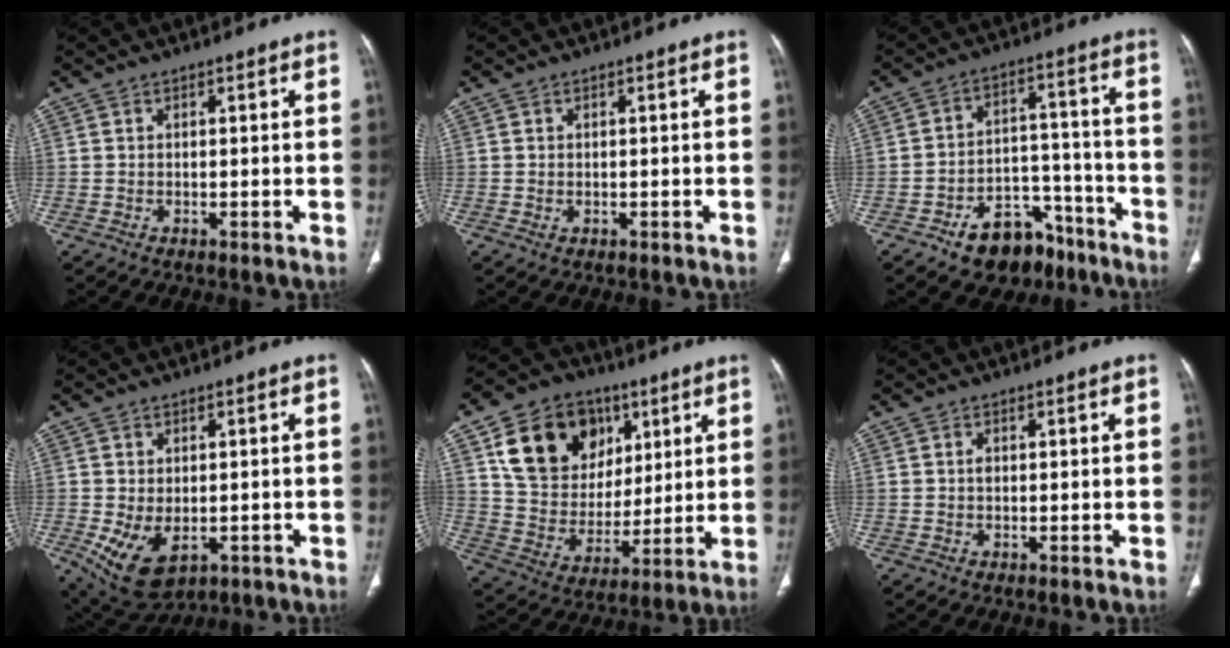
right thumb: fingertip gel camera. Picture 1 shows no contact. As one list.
[{"total": 0.6, "force": [-0.1, 0.5, 0.4], "torque": [-0.012, 0.004, 0.003]}, {"total": 13.0, "force": [-8.6, 7.9, 5.5], "torque": [-0.036, 0.082, -0.124]}, {"total": 9.5, "force": [-2.7, 6.0, 6.9], "torque": [-0.116, -0.004, -0.024]}, {"total": 20.1, "force": [8.4, 15.4, 9.8], "torque": [-0.134, -0.010, 0.158]}, {"total": 0.8, "force": [0.1, 0.6, 0.6], "torque": [-0.010, 0.002, 0.001]}]